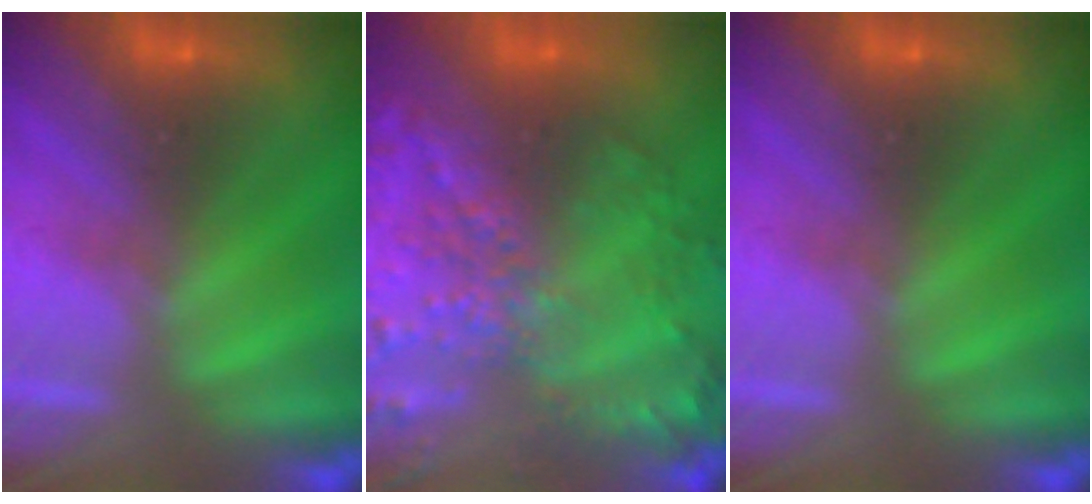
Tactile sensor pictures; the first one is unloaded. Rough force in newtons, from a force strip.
{"total": 9.0}
{"total": 0.0}